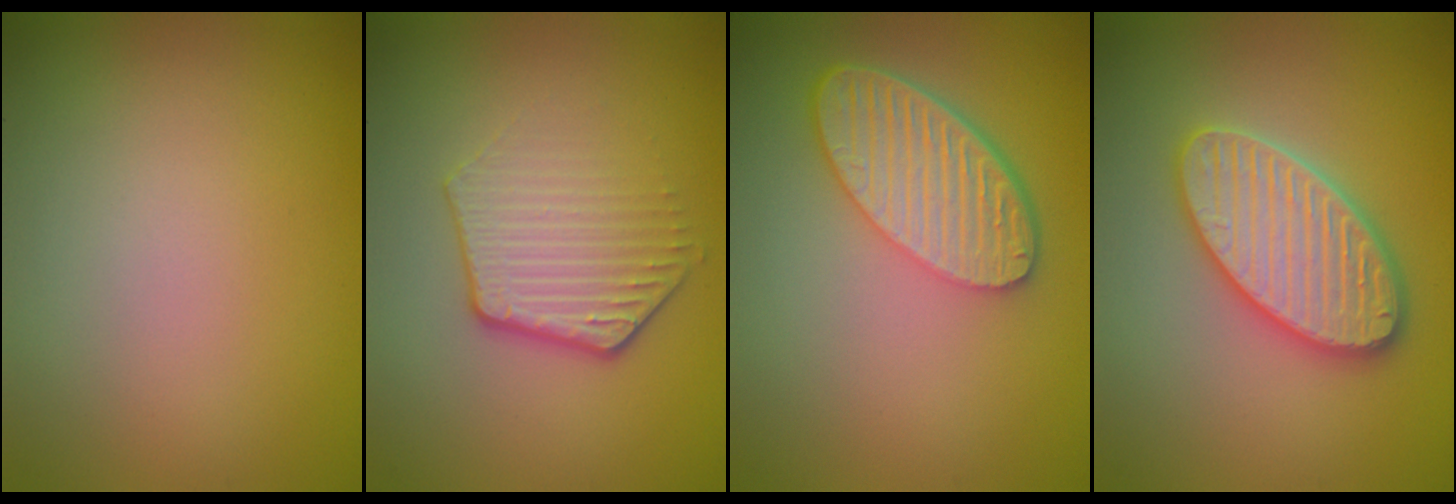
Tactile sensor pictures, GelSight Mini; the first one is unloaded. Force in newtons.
{"total": 3.8, "press": 2.9, "slide": 2.5}
{"total": 6.1, "press": 4.7, "slide": 3.9}
{"total": 5.8, "press": 5.8, "slide": 0.7}